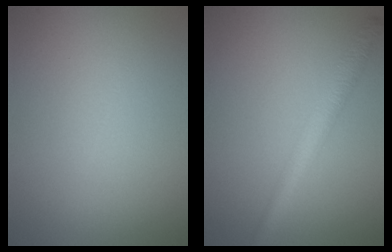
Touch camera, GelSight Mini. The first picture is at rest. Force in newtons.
{"total": 3.0, "press": 3.0, "slide": 0.0}